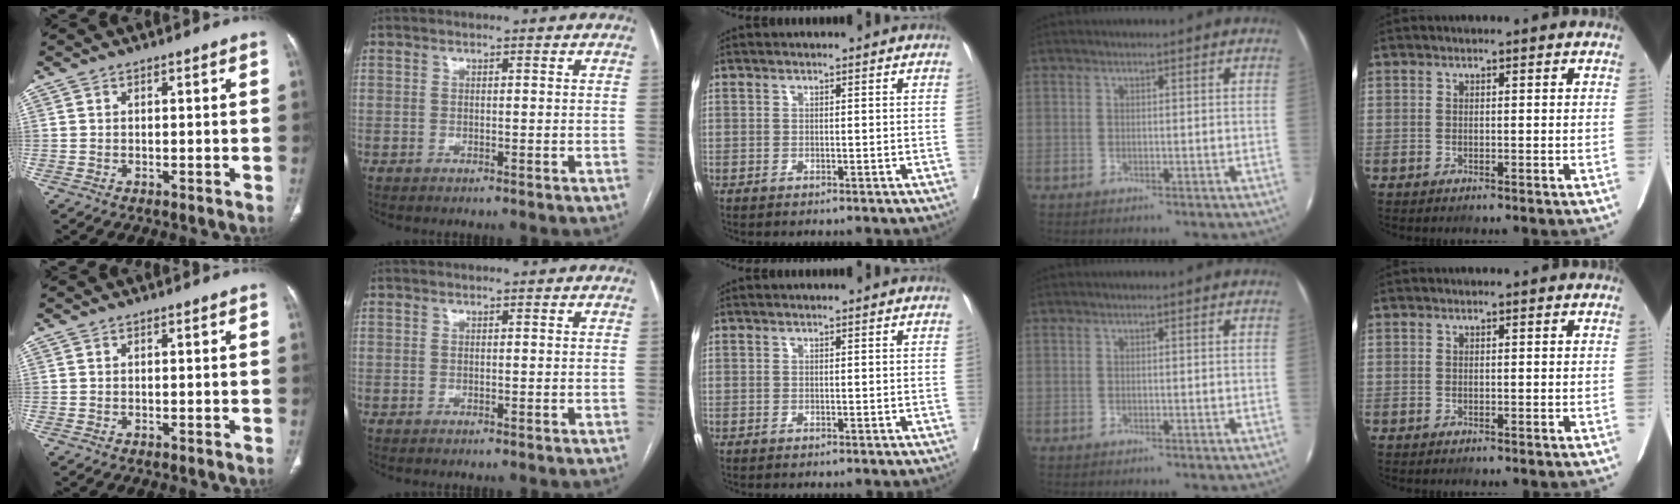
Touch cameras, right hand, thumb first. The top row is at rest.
{}